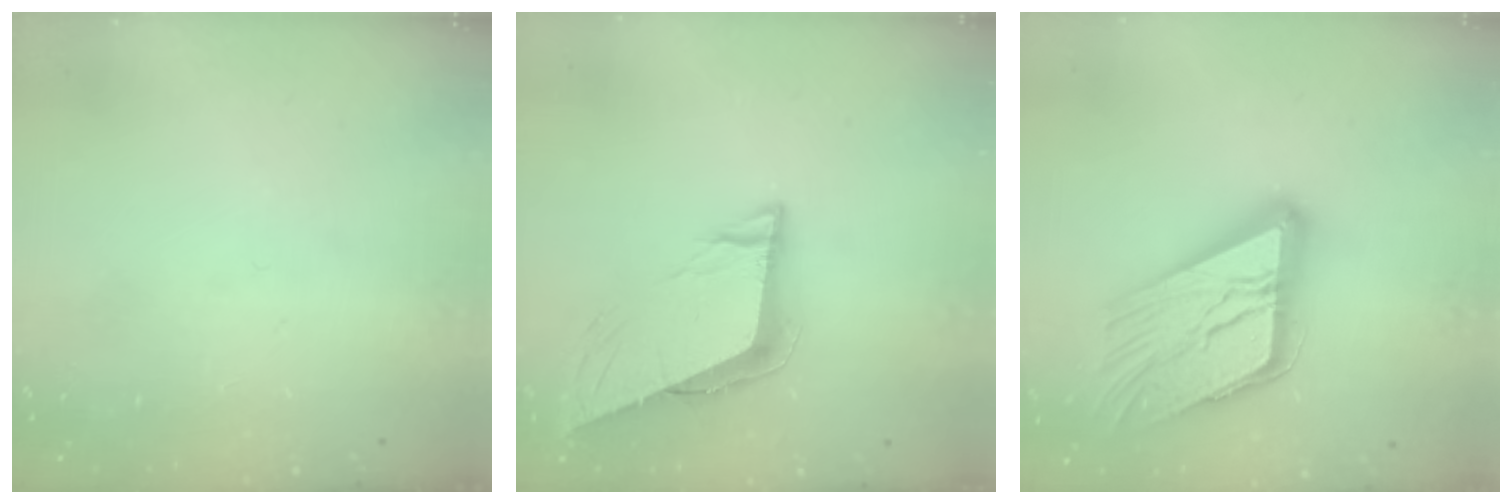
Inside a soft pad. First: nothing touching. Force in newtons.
{"total": 8.4, "press": 8.4, "slide": 0.8}
{"total": 22.9, "press": 22.8, "slide": 2.3}